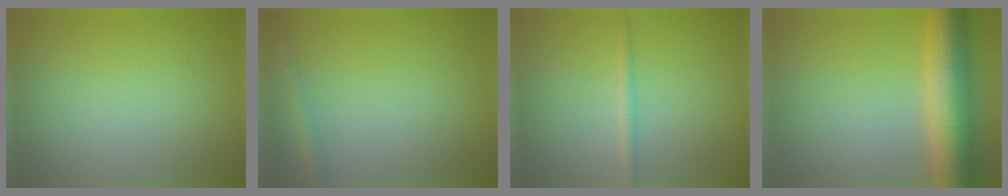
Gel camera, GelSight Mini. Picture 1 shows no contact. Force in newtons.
{"total": 1.5, "press": 1.5, "slide": 0.1}
{"total": 1.2, "press": 1.2, "slide": 0.0}
{"total": 8.9, "press": 8.9, "slide": 0.2}